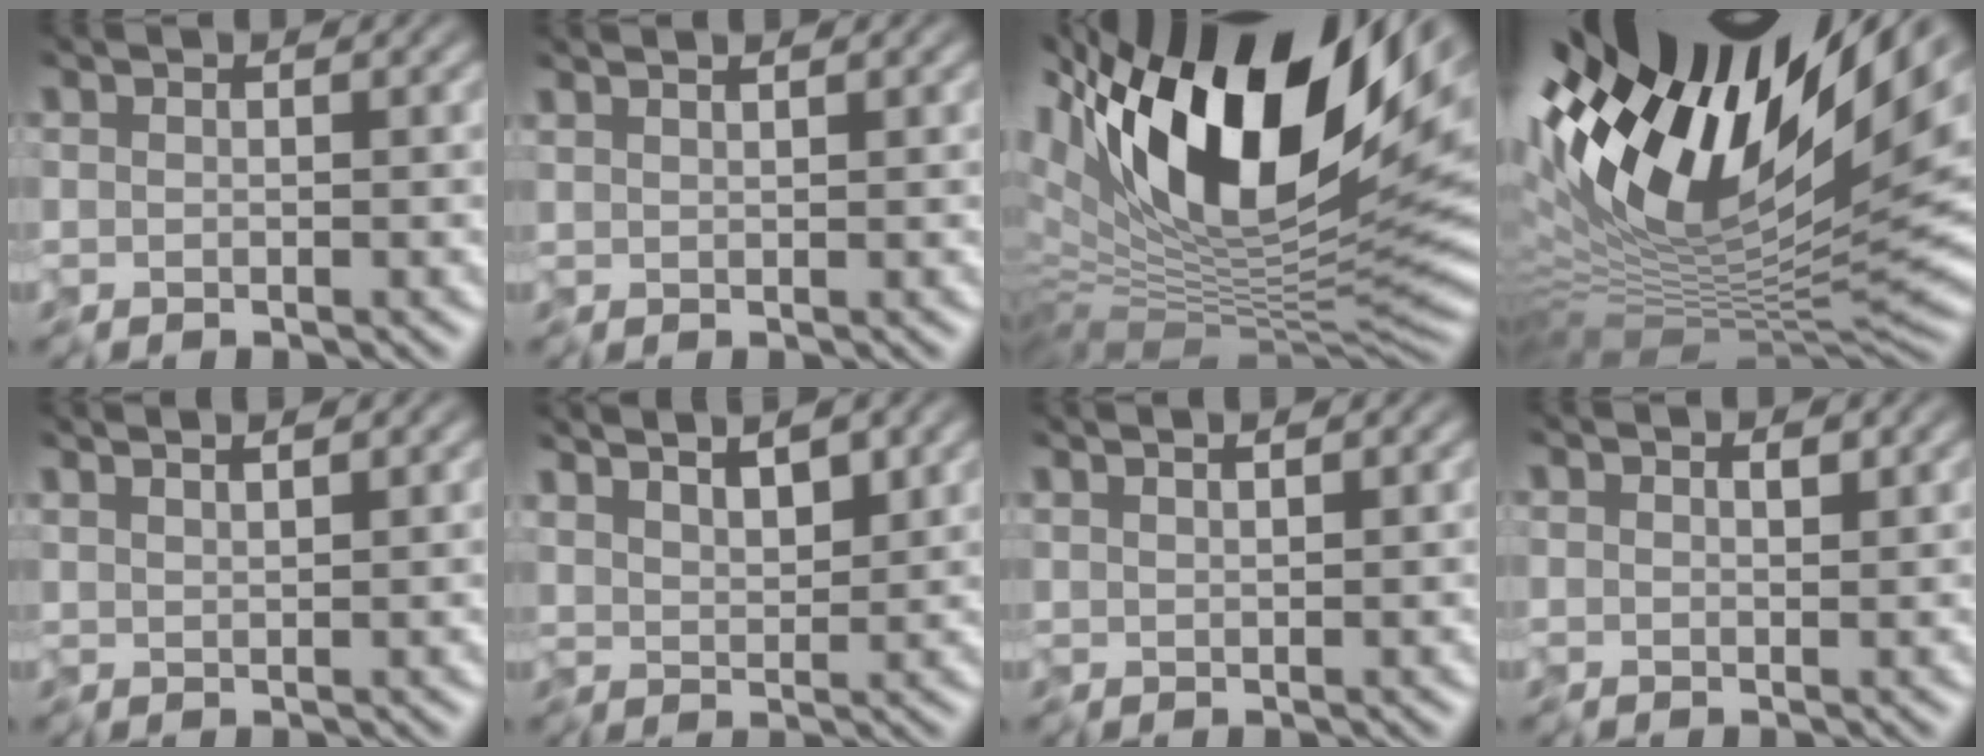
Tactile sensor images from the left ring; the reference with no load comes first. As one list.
[{"total": 1.3, "force": [0.9, 0.1, 0.8], "torque": [-0.007, 0.003, 0.007]}, {"total": 18.6, "force": [5.8, 7.4, 16.0], "torque": [-0.279, 0.012, 0.089]}, {"total": 16.9, "force": [6.0, 6.6, 14.4], "torque": [-0.258, 0.006, 0.097]}, {"total": 2.2, "force": [1.7, 0.4, 1.4], "torque": [-0.016, 0.008, 0.011]}, {"total": 5.4, "force": [3.5, 2.0, 3.6], "torque": [-0.066, 0.014, 0.040]}, {"total": 1.6, "force": [1.2, 0.2, 1.0], "torque": [-0.009, 0.005, 0.008]}, {"total": 0.9, "force": [0.5, 0.4, 0.7], "torque": [-0.014, -0.004, 0.008]}]